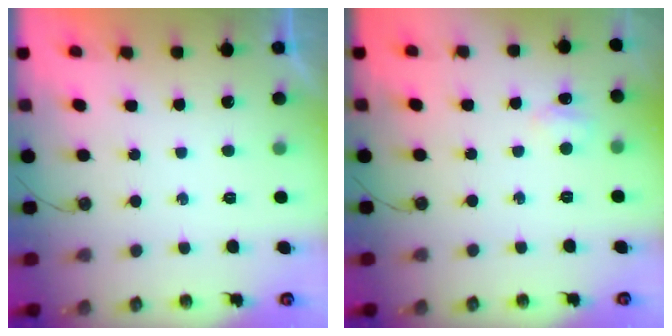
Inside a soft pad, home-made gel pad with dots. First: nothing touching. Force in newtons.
{"total": 5.5, "press": 5.4, "slide": 1.0}